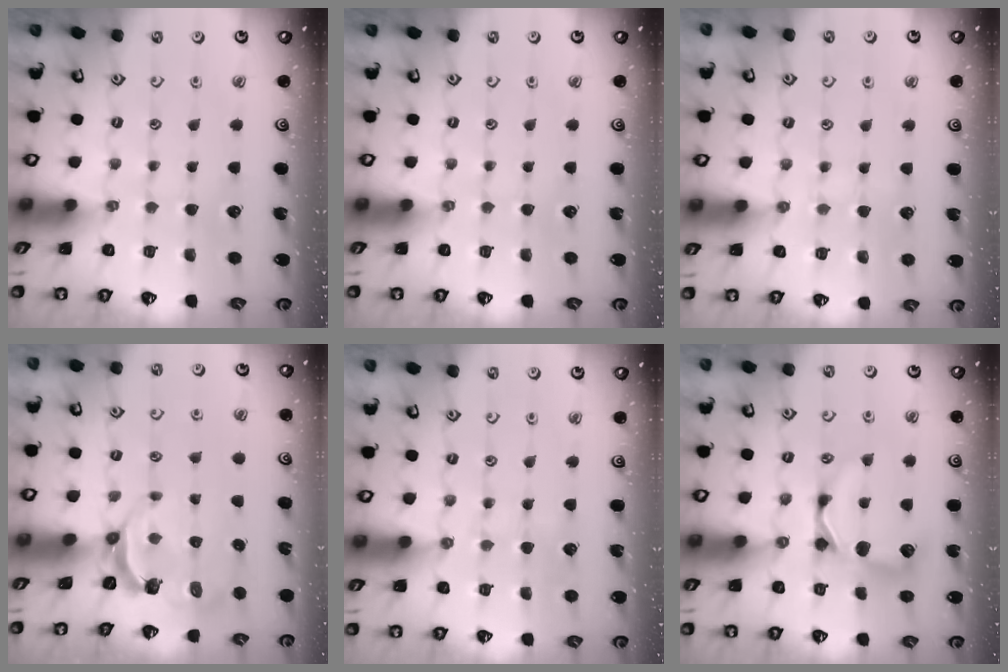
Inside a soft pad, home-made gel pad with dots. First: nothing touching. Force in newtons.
{"total": 0.0}
{"total": 4.8, "press": 4.8, "slide": 0.6}
{"total": 5.0, "press": 4.0, "slide": 3.1}
{"total": 3.9, "press": 3.8, "slide": 0.6}
{"total": 10.1, "press": 10.0, "slide": 1.2}